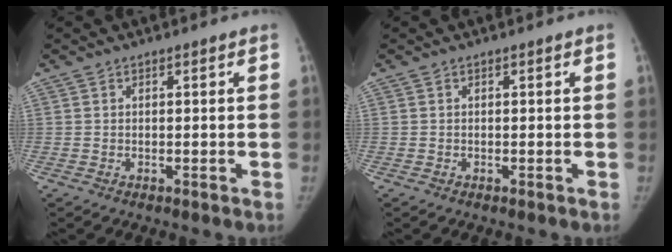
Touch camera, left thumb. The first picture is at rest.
{"total": 0.0}